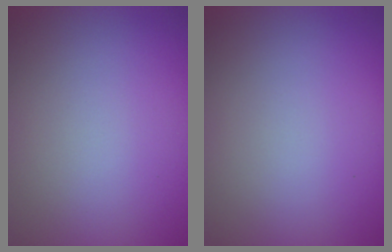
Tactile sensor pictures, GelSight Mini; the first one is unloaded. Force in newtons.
{"total": 0.0}